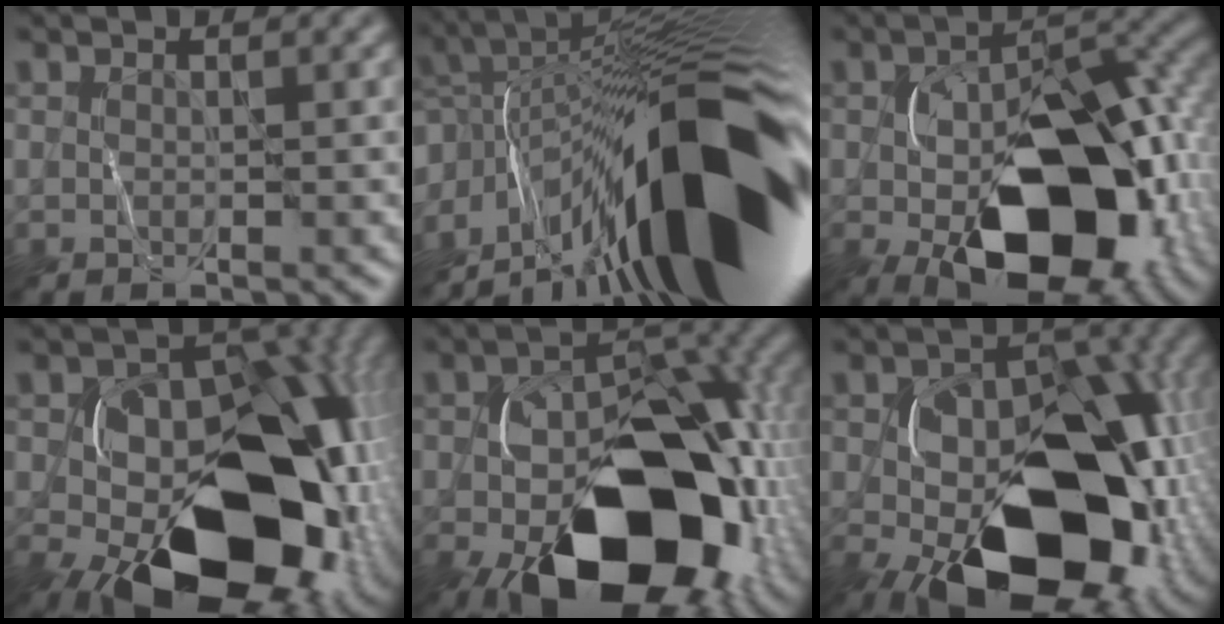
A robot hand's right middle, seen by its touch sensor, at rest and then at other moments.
{"total": 16.8, "force": [-5.6, 4.8, 15.1], "torque": [-0.205, 0.038, -0.109]}
{"total": 14.0, "force": [-4.4, 7.9, 10.7], "torque": [-0.155, -0.018, -0.064]}
{"total": 16.9, "force": [-5.0, 10.7, 12.1], "torque": [-0.130, -0.017, -0.082]}
{"total": 16.1, "force": [-6.4, 9.4, 11.4], "torque": [-0.145, -0.020, -0.099]}
{"total": 15.3, "force": [-4.7, 9.3, 11.2], "torque": [-0.149, -0.017, -0.079]}